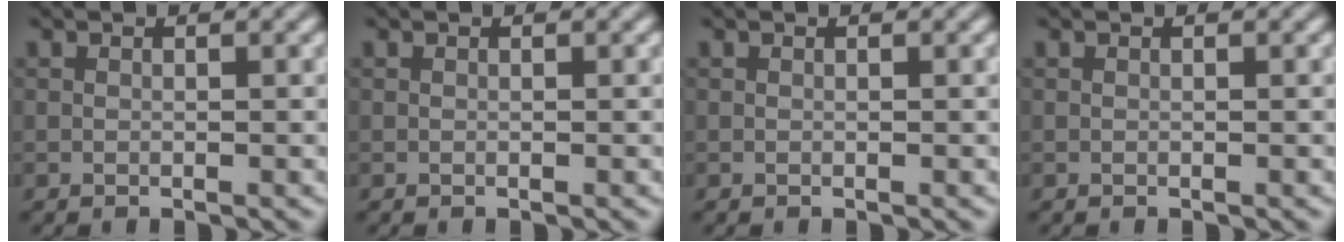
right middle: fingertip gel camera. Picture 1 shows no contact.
{"total": 0.0}
{"total": 0.0}
{"total": 0.0}